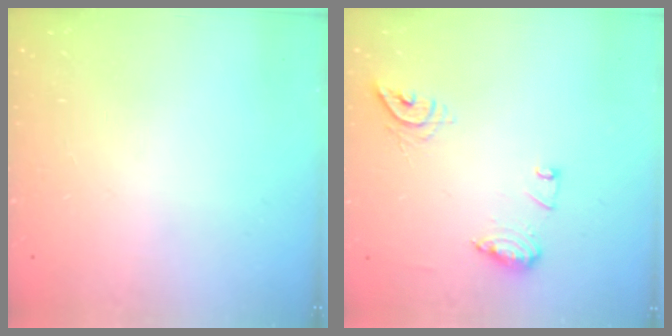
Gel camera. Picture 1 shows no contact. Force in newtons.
{"total": 9.8, "press": 9.8, "slide": 0.6}